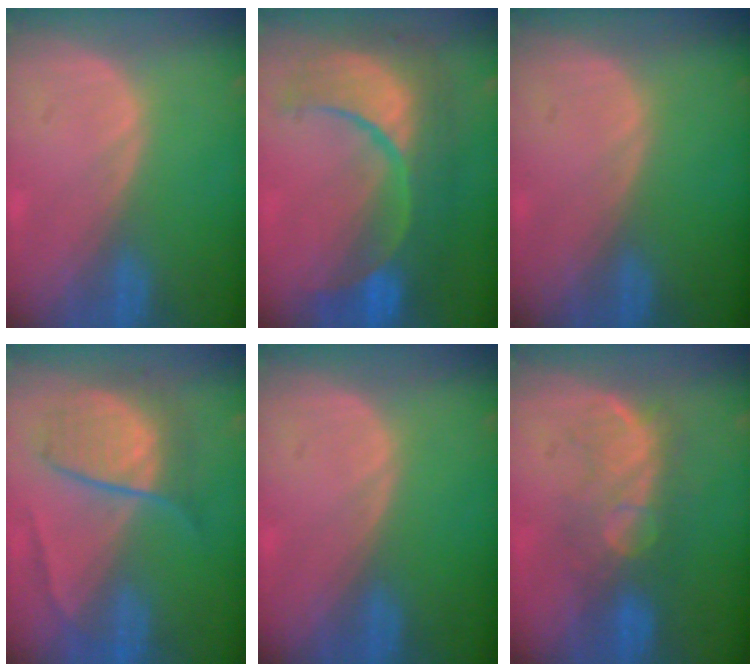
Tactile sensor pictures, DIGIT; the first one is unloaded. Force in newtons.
{"total": 12.4, "press": 12.3, "slide": 1.5}
{"total": 0.0}
{"total": 7.3, "press": 7.3, "slide": 0.2}
{"total": 0.0}
{"total": 7.6, "press": 7.3, "slide": 2.1}